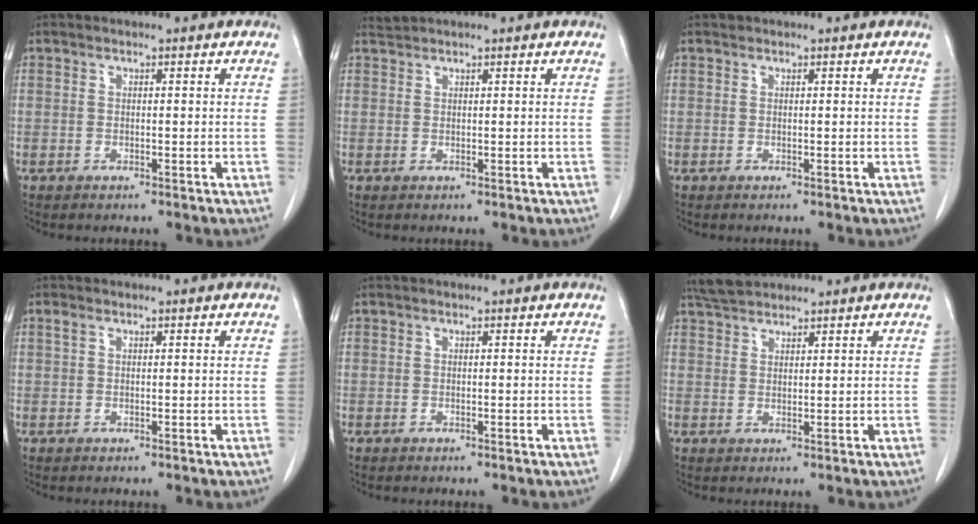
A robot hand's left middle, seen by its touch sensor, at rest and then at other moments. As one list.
[{"total": 1.0, "force": [0.9, -0.3, -0.2], "torque": [-0.005, 0.005, 0.023]}, {"total": 0.0}, {"total": 0.7, "force": [0.4, 0.3, 0.4], "torque": [-0.014, 0.011, 0.008]}, {"total": 0.0}, {"total": 3.8, "force": [3.5, 0.9, 0.9], "torque": [-0.028, 0.013, 0.069]}]